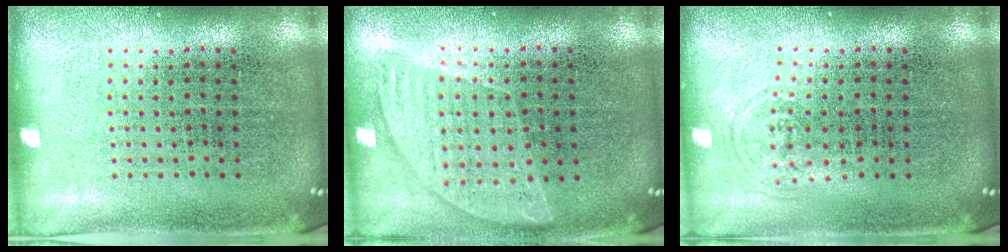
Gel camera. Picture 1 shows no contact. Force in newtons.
{"total": 0.9, "press": 0.8, "slide": 0.3}
{"total": 0.6, "press": 0.5, "slide": 0.3}